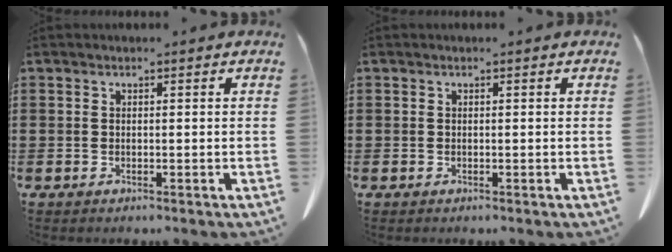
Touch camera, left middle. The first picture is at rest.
{"total": 0.0}